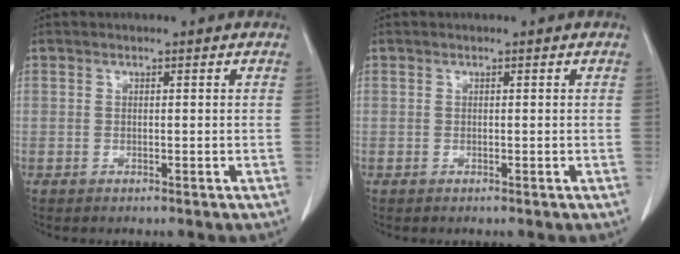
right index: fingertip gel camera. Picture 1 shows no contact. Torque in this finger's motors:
{"motor_torque": [0.00, 0.00, 0.00, 0.00]}